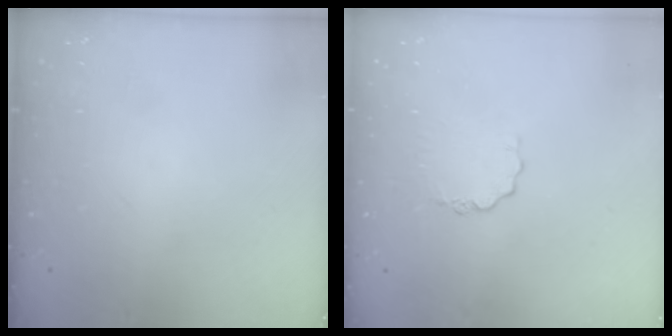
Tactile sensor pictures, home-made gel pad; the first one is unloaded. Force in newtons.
{"total": 3.3, "press": 3.3, "slide": 0.2}